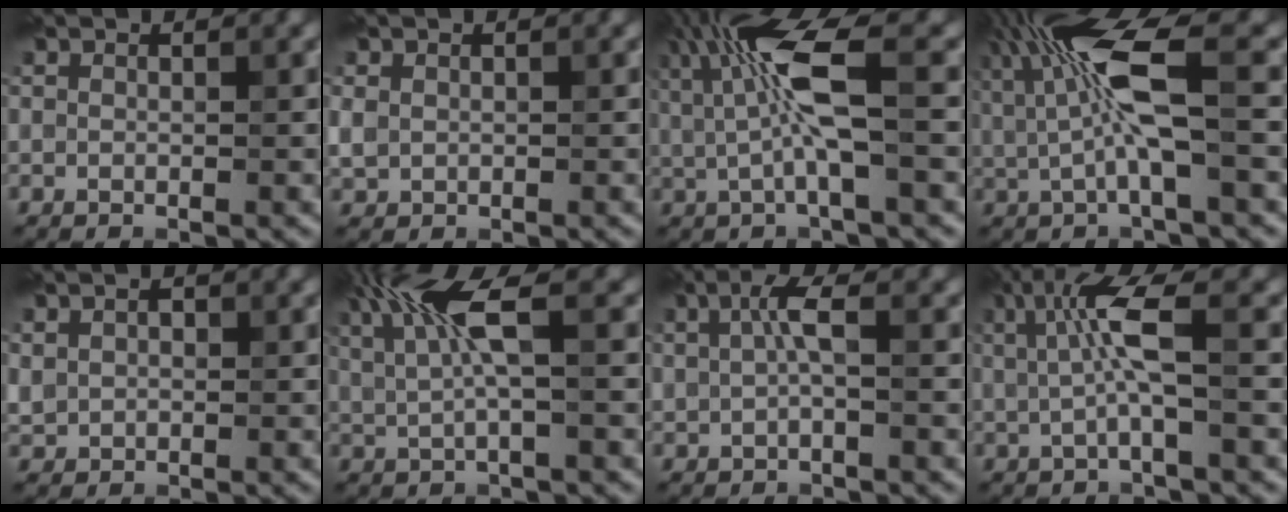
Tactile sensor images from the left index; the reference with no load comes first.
{"total": 1.2, "force": [0.3, 1.1, 0.4], "torque": [-0.008, -0.001, 0.007]}
{"total": 7.3, "force": [1.5, 1.5, 7.0], "torque": [-0.146, 0.004, 0.025]}
{"total": 8.3, "force": [1.7, 2.0, 7.9], "torque": [-0.162, 0.004, 0.030]}
{"total": 1.4, "force": [0.5, 1.1, 0.7], "torque": [-0.012, 0.001, 0.010]}
{"total": 6.2, "force": [1.9, 1.2, 5.7], "torque": [-0.116, 0.009, 0.036]}
{"total": 2.4, "force": [0.4, 0.5, 2.3], "torque": [-0.048, 0.003, 0.005]}
{"total": 4.9, "force": [0.7, 0.7, 4.8], "torque": [-0.098, 0.006, 0.014]}